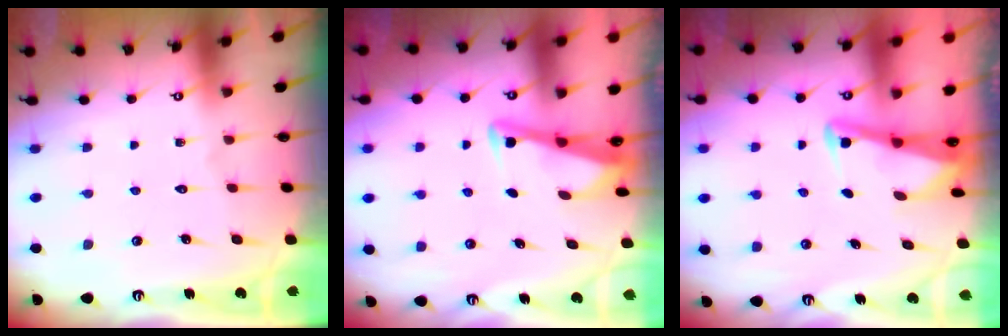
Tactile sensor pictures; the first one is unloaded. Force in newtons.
{"total": 3.3, "press": 3.3, "slide": 0.4}
{"total": 2.8, "press": 2.8, "slide": 0.4}